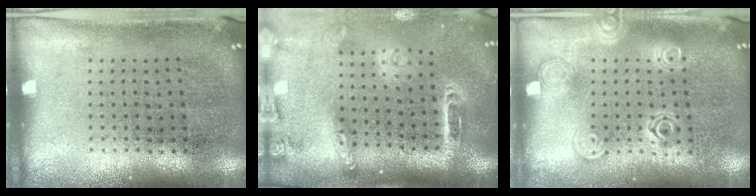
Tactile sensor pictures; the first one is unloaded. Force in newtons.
{"total": 2.5, "press": 1.9, "slide": 1.7}
{"total": 1.2, "press": 1.2, "slide": 0.1}